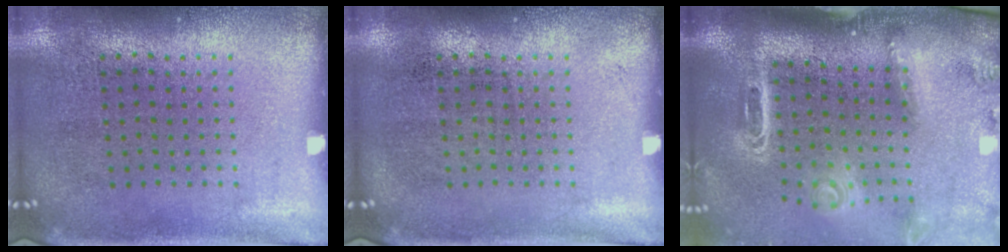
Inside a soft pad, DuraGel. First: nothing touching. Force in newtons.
{"total": 0.0}
{"total": 3.1, "press": 2.1, "slide": 2.3}